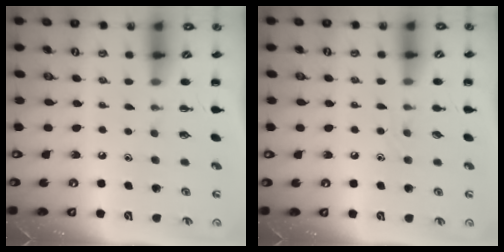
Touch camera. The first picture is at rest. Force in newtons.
{"total": 3.0, "press": 2.8, "slide": 1.0}